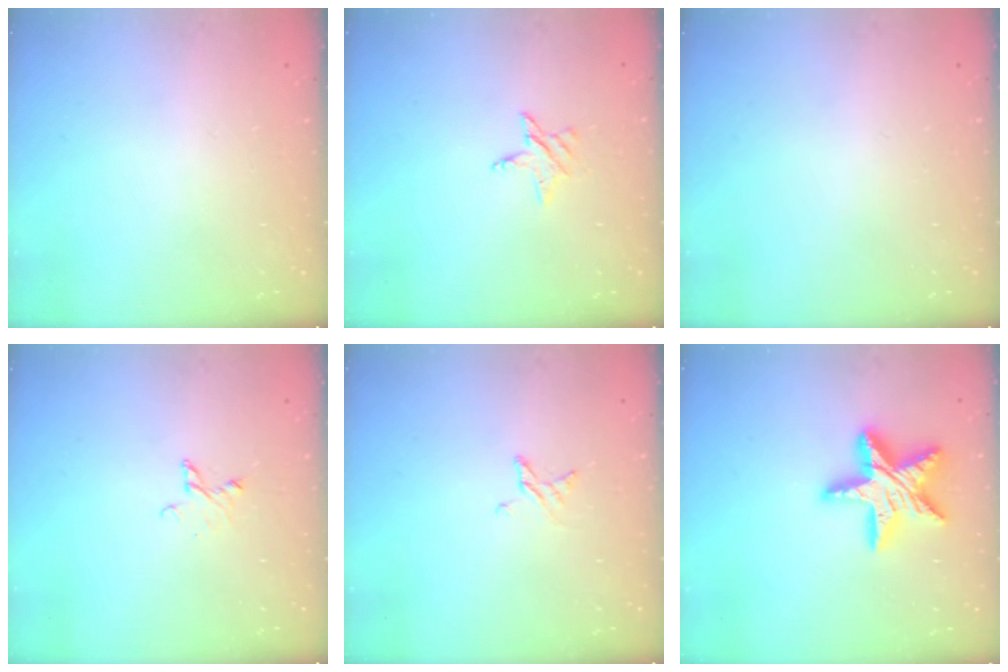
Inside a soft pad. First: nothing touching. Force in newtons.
{"total": 2.7, "press": 2.7, "slide": 0.2}
{"total": 0.0}
{"total": 3.7, "press": 3.7, "slide": 0.3}
{"total": 3.0, "press": 3.0, "slide": 0.3}
{"total": 17.4, "press": 17.4, "slide": 1.6}